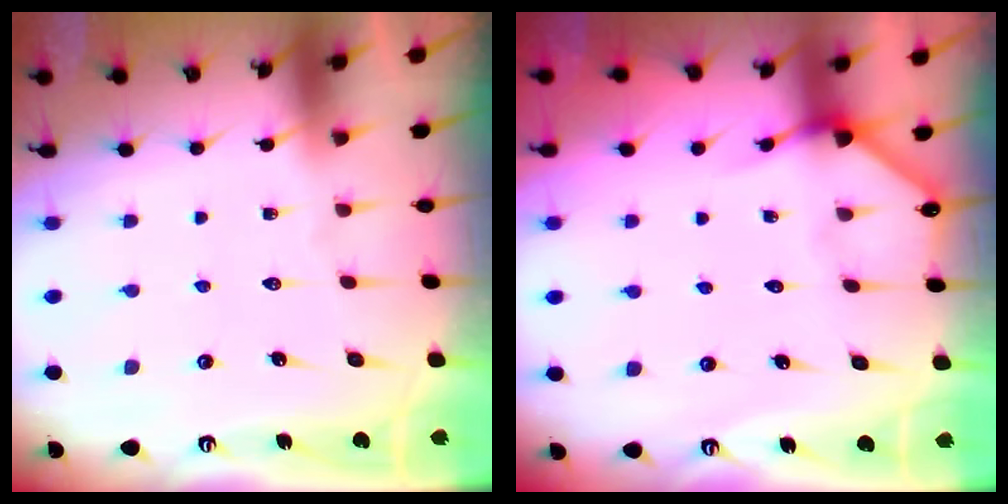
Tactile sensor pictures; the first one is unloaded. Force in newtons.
{"total": 4.3, "press": 4.2, "slide": 0.4}